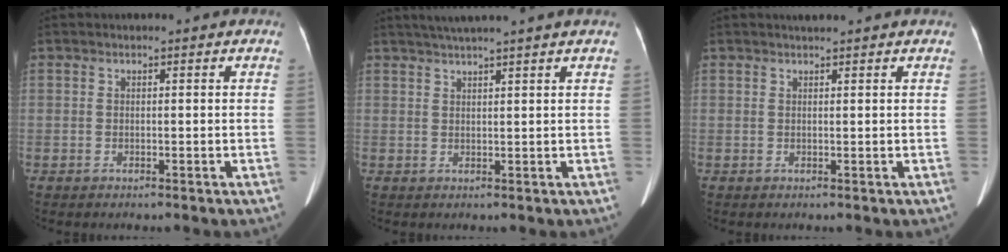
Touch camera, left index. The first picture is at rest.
{"total": 5.9, "force": [4.8, -1.4, 3.2], "torque": [-0.047, 0.023, 0.070]}
{"total": 1.6, "force": [1.5, -0.1, 0.7], "torque": [-0.009, 0.012, 0.027]}